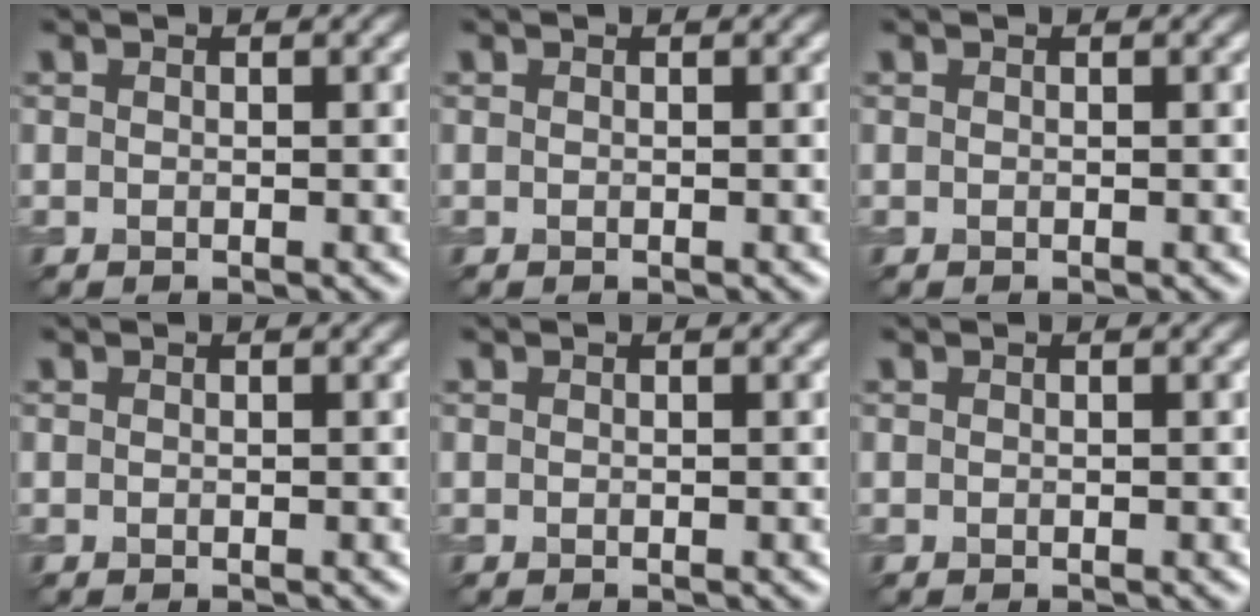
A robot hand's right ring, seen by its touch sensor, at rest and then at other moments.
{"total": 0.0}
{"total": 0.0}
{"total": 0.0}
{"total": 0.0}
{"total": 0.0}